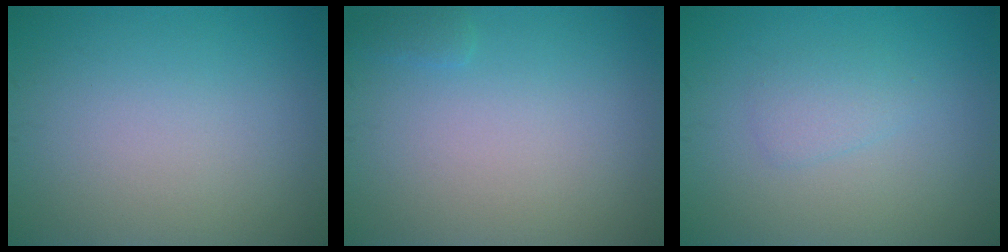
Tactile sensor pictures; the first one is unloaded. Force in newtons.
{"total": 0.7, "press": 0.7, "slide": 0.0}
{"total": 1.4, "press": 1.4, "slide": 0.1}